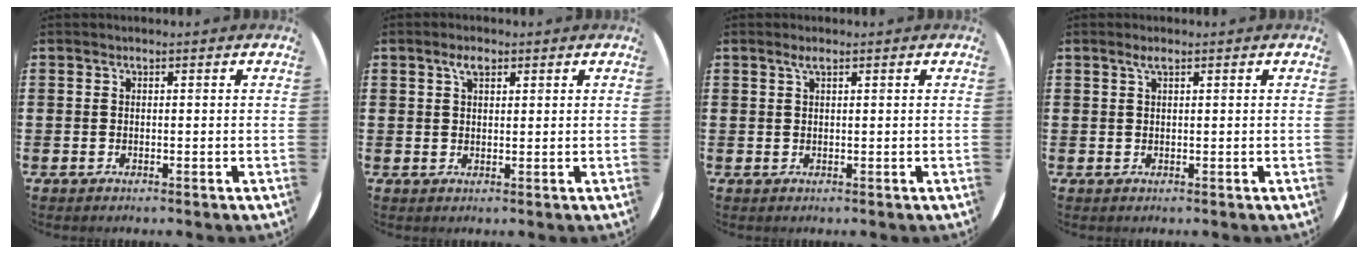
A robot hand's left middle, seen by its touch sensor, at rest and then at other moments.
{"total": 2.4, "force": [1.6, 1.0, 1.5], "torque": [-0.024, 0.003, 0.026]}
{"total": 1.2, "force": [0.6, 0.1, 1.0], "torque": [-0.021, 0.003, 0.010]}
{"total": 1.2, "force": [0.6, 0.1, 1.0], "torque": [-0.021, 0.003, 0.010]}